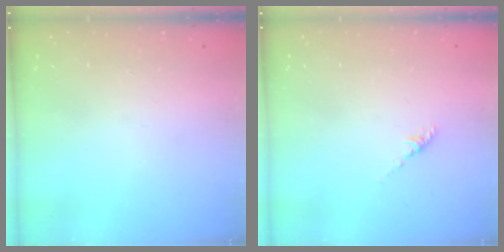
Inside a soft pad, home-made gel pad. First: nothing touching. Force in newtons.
{"total": 1.2, "press": 1.1, "slide": 0.5}